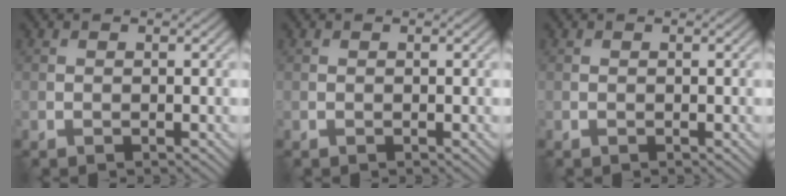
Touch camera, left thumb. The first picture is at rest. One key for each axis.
{"total": 0.0}
{"total": 0.0}